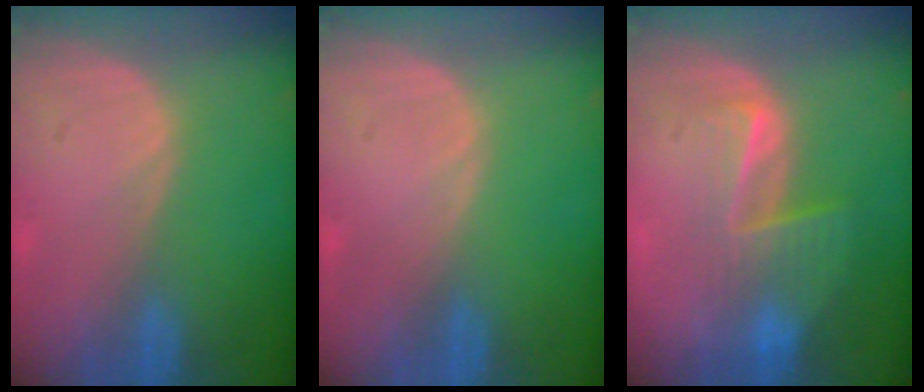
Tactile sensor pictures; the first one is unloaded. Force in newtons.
{"total": 0.0}
{"total": 7.1, "press": 6.1, "slide": 3.5}